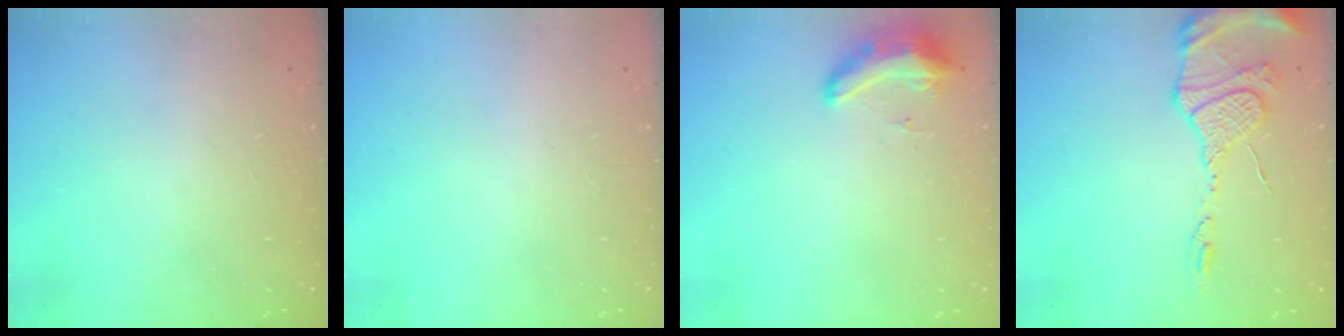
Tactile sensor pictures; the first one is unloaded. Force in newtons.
{"total": 0.0}
{"total": 8.7, "press": 8.5, "slide": 1.6}
{"total": 13.6, "press": 13.5, "slide": 1.1}